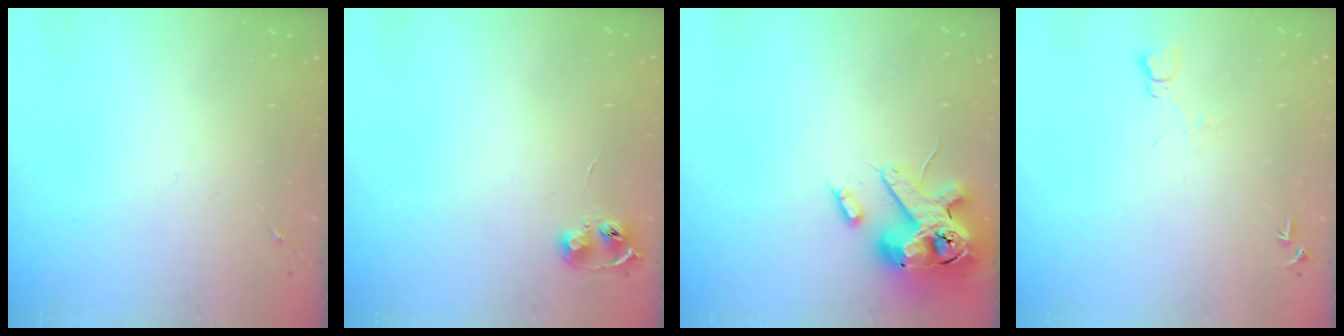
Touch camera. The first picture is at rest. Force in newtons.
{"total": 6.4, "press": 6.4, "slide": 0.7}
{"total": 15.9, "press": 15.7, "slide": 2.7}
{"total": 6.6, "press": 6.6, "slide": 0.7}